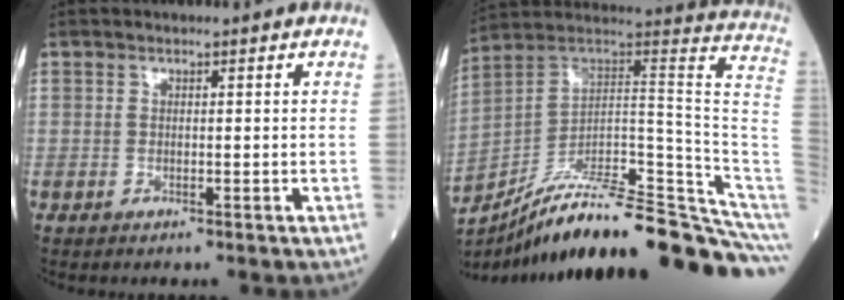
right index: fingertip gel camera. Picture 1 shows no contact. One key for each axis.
{"total": 26.7, "fx": -21.0, "fy": 1.1, "fz": 16.5, "tx": -0.133, "ty": 0.038, "tz": -0.316}